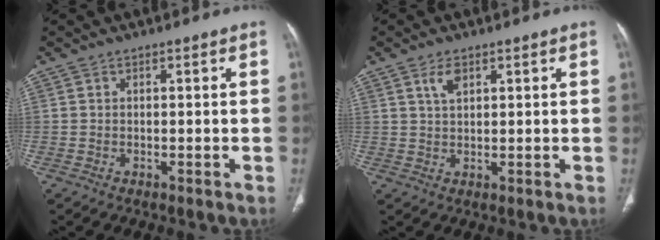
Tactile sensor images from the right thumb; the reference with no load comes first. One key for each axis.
{"total": 2.9, "fx": 1.6, "fy": 1.4, "fz": 2.0, "tx": -0.035, "ty": -0.005, "tz": 0.034}